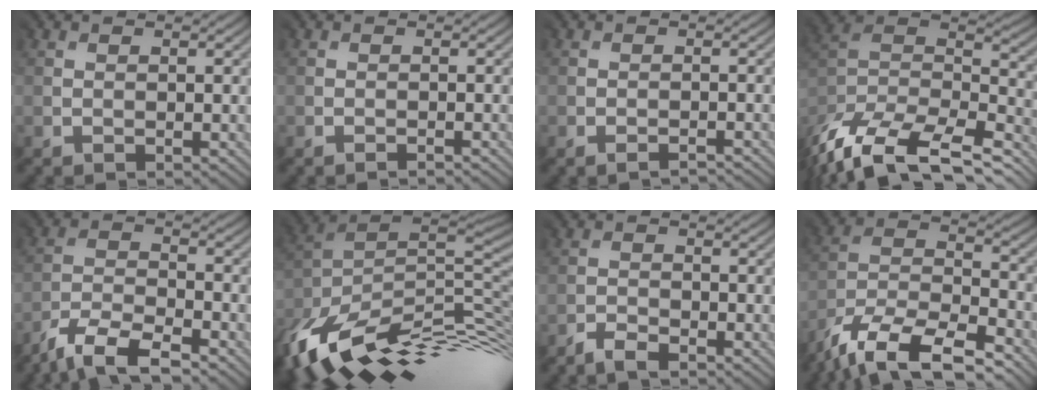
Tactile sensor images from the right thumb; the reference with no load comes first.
{"total": 1.6, "force": [-0.8, -1.1, -0.8], "torque": [0.010, 0.003, -0.017]}
{"total": 1.9, "force": [-1.4, -1.0, -0.7], "torque": [0.008, 0.002, -0.029]}
{"total": 14.5, "force": [-12.5, 5.1, 5.3], "torque": [-0.144, -0.011, -0.186]}
{"total": 6.0, "force": [-5.6, 0.8, 2.1], "torque": [-0.051, -0.008, -0.114]}
{"total": 12.2, "force": [-4.6, 4.6, 10.4], "torque": [-0.232, -0.001, -0.084]}
{"total": 2.3, "force": [-2.2, -0.2, 0.2], "torque": [-0.010, -0.001, -0.045]}
{"total": 13.1, "force": [-11.3, 3.5, 5.6], "torque": [-0.122, -0.027, -0.208]}